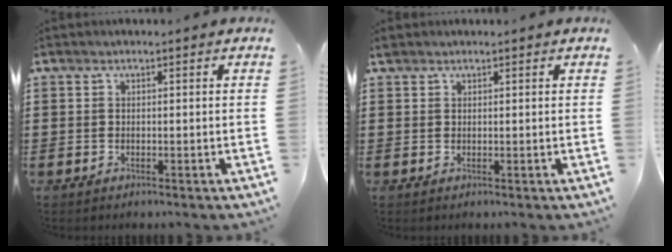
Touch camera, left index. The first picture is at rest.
{"total": 0.8, "force": [0.7, 0.3, 0.3], "torque": [-0.009, 0.002, 0.015]}